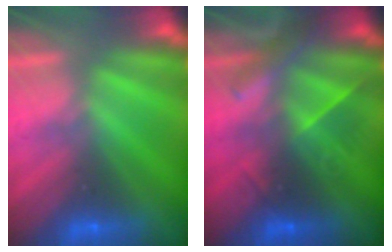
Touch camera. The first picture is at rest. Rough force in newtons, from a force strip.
{"total": 2.8}